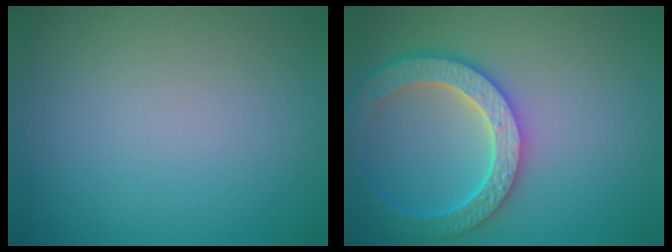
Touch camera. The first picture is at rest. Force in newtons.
{"total": 5.9, "press": 5.3, "slide": 2.8}